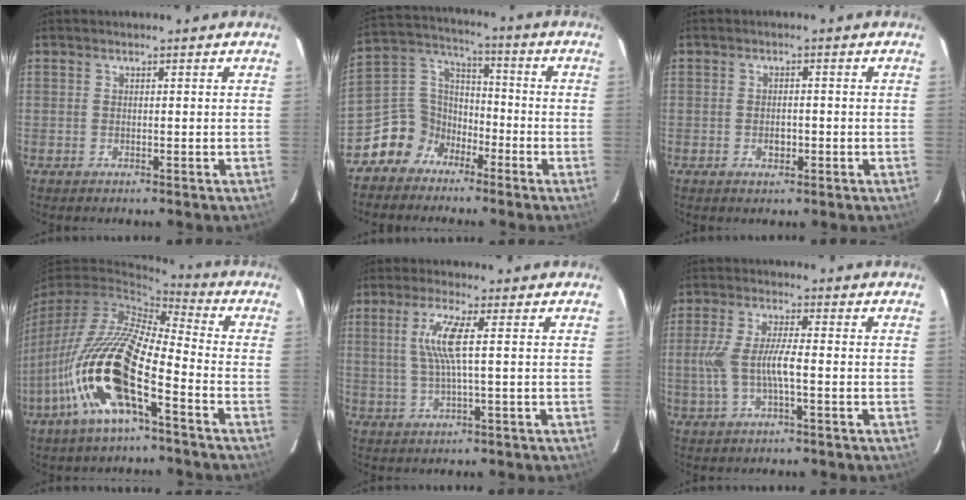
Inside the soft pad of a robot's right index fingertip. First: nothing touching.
{"total": 9.6, "force": [-6.3, 7.1, 1.5], "torque": [-0.049, 0.049, -0.126]}
{"total": 1.4, "force": [-0.5, 1.0, 0.8], "torque": [-0.016, 0.002, -0.006]}
{"total": 19.1, "force": [-8.4, 5.0, 16.4], "torque": [-0.323, -0.025, -0.170]}
{"total": 6.5, "force": [1.2, -0.2, 6.4], "torque": [-0.125, -0.001, 0.026]}
{"total": 7.9, "force": [-1.4, 1.5, 7.6], "torque": [-0.159, 0.000, -0.023]}